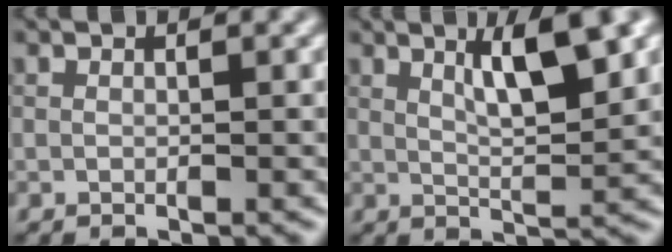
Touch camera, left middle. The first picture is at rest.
{"total": 5.4, "force": [2.4, 1.2, 4.7], "torque": [-0.076, 0.001, 0.038]}